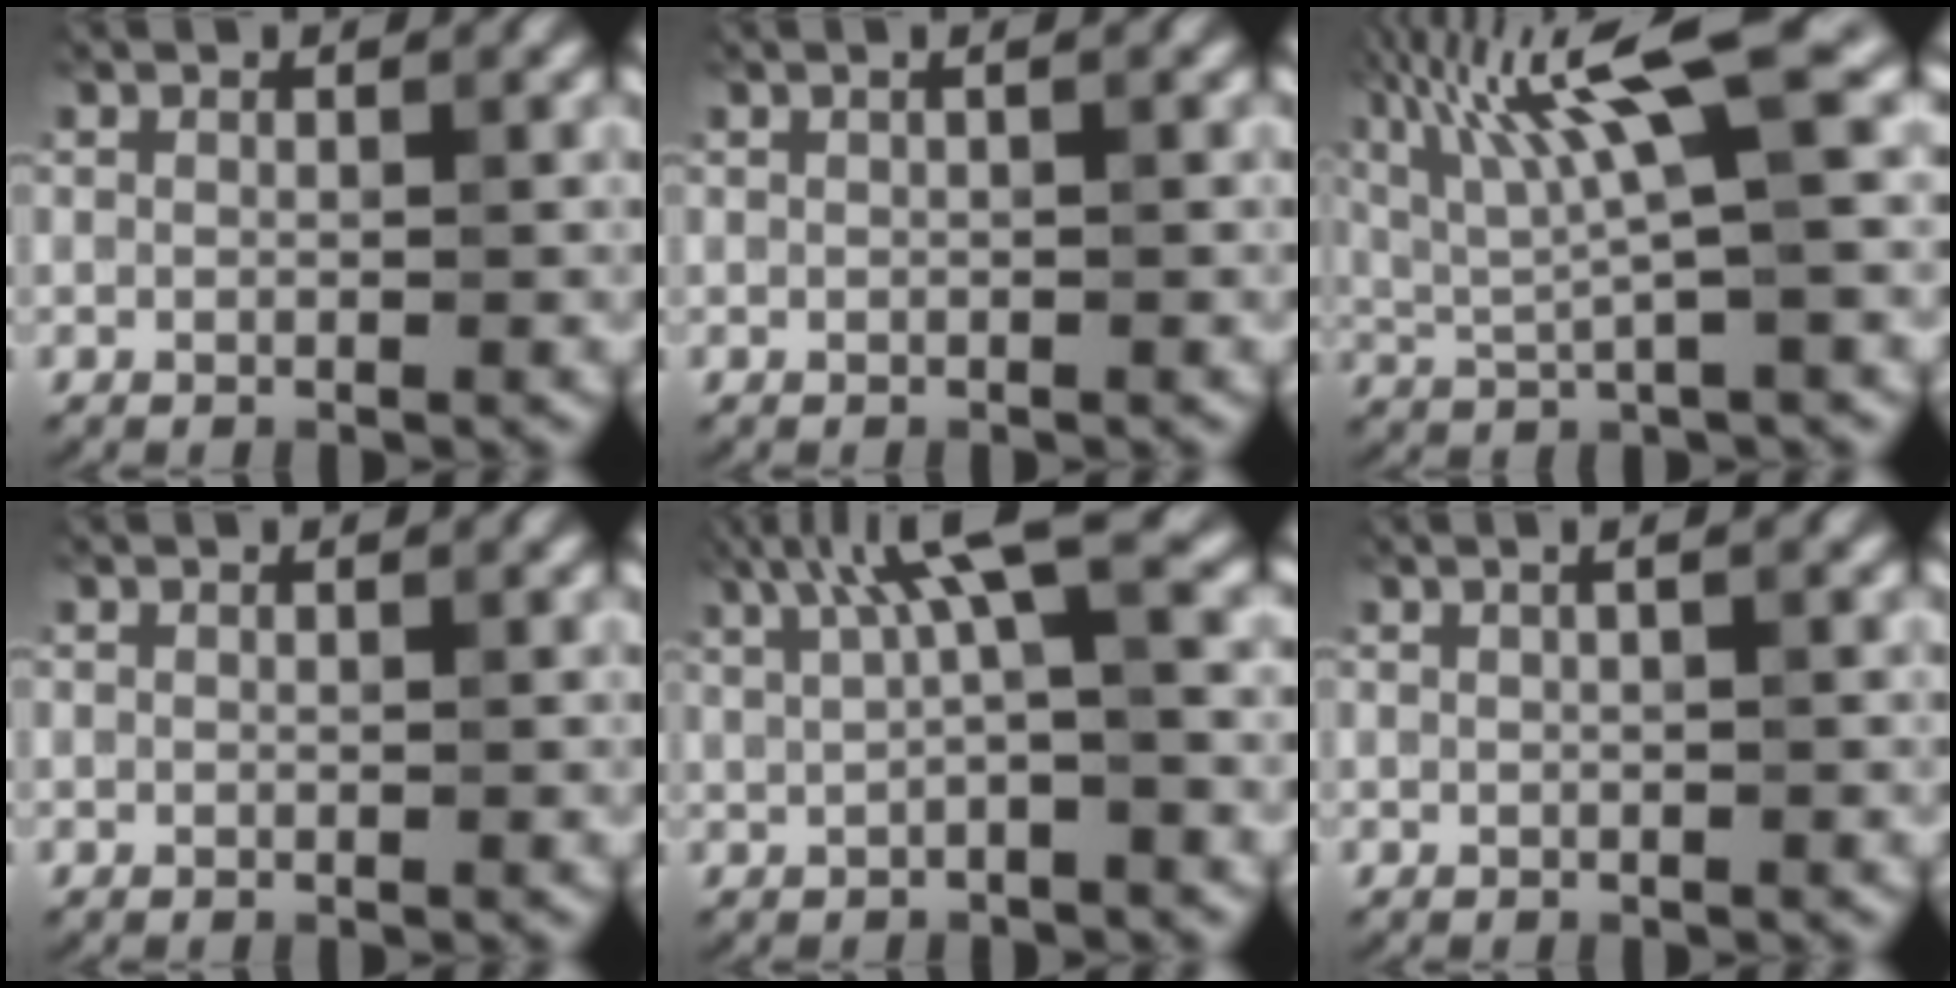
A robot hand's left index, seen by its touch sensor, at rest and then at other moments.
{"total": 1.1, "force": [0.4, 0.3, 0.9], "torque": [-0.005, 0.001, -0.003]}
{"total": 9.8, "force": [3.6, 1.8, 8.9], "torque": [-0.166, 0.021, 0.067]}
{"total": 0.0}
{"total": 6.3, "force": [2.3, 1.2, 5.7], "torque": [-0.097, 0.019, 0.040]}
{"total": 2.2, "force": [0.9, 1.0, 1.8], "torque": [-0.015, 0.016, -0.005]}